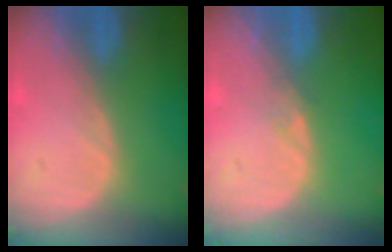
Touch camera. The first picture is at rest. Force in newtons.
{"total": 0.8, "press": 0.8, "slide": 0.0}